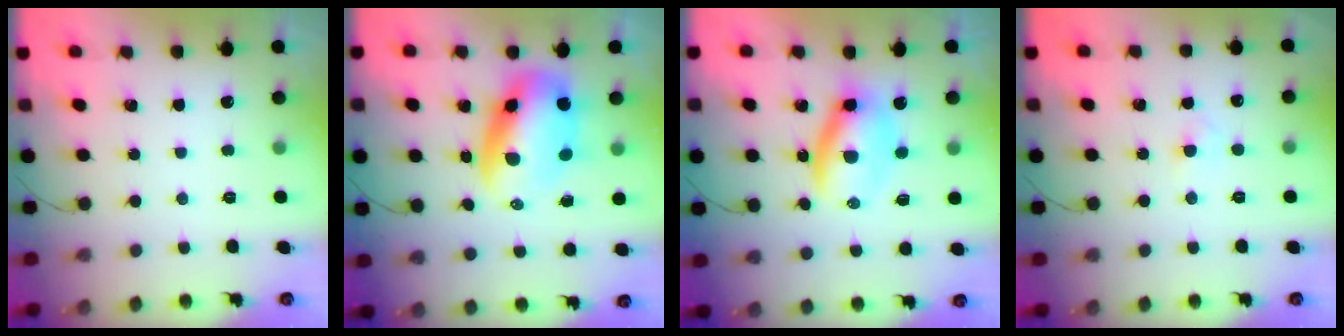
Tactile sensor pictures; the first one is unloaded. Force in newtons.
{"total": 11.1, "press": 10.8, "slide": 2.7}
{"total": 7.2, "press": 7.1, "slide": 1.2}
{"total": 1.9, "press": 1.8, "slide": 0.8}